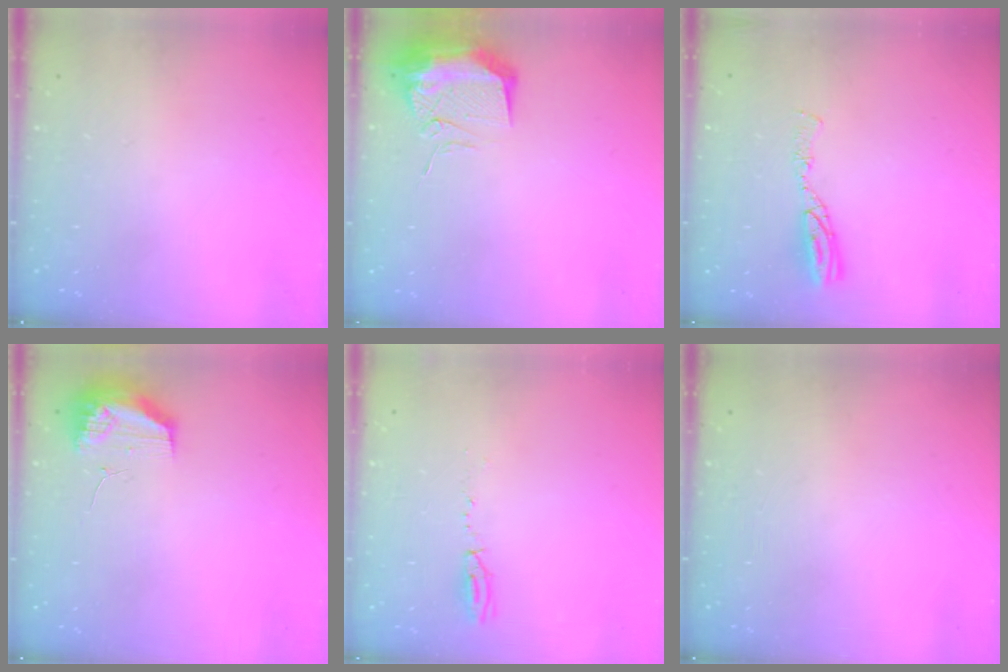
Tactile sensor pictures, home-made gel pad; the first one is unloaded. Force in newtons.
{"total": 11.4, "press": 11.2, "slide": 1.9}
{"total": 6.6, "press": 6.5, "slide": 0.7}
{"total": 9.7, "press": 9.7, "slide": 0.9}
{"total": 3.9, "press": 3.8, "slide": 0.9}
{"total": 0.0}